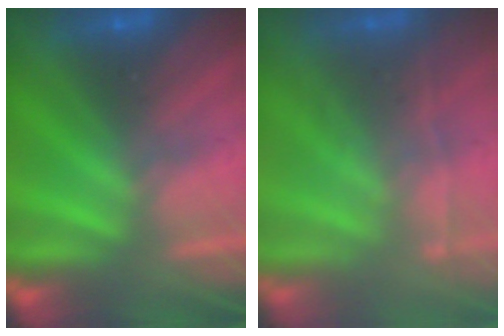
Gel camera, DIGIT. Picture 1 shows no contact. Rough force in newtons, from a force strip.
{"total": 1.8}